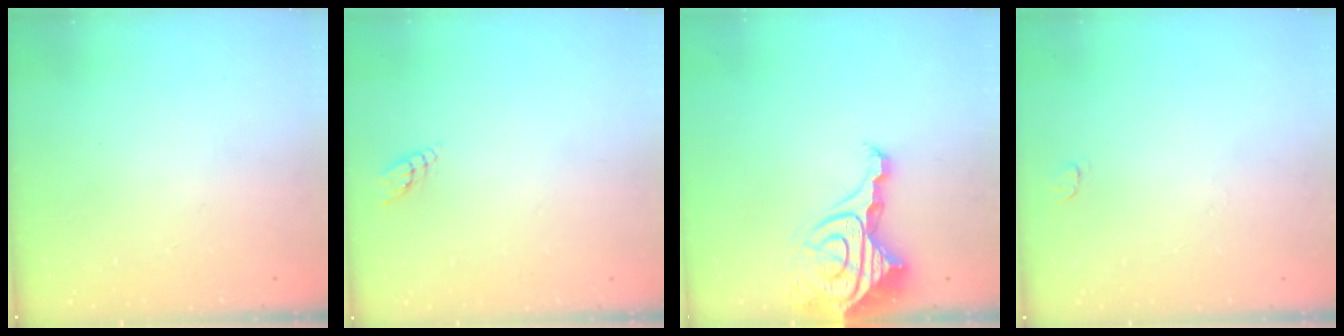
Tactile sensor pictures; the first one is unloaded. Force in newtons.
{"total": 3.0, "press": 3.0, "slide": 0.3}
{"total": 13.2, "press": 13.1, "slide": 1.3}
{"total": 4.5, "press": 4.5, "slide": 0.4}